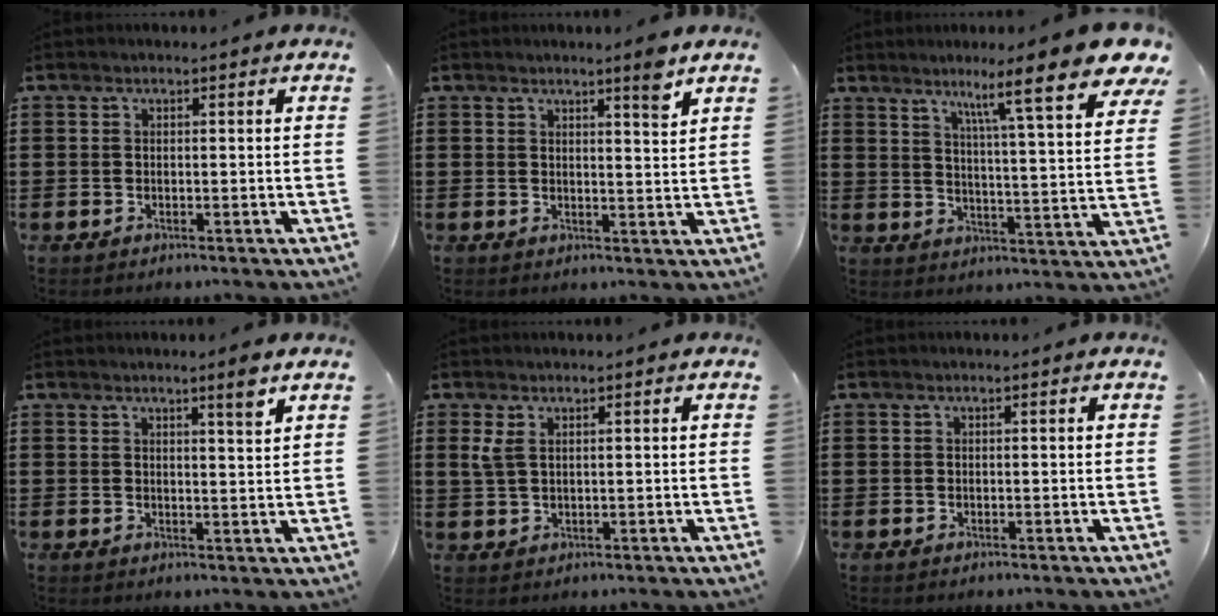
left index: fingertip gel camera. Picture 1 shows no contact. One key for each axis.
{"total": 3.9, "fx": 3.0, "fy": -0.2, "fz": 2.4, "tx": -0.039, "ty": -0.009, "tz": 0.047}
{"total": 11.5, "fx": 8.0, "fy": 0.3, "fz": 8.3, "tx": -0.143, "ty": -0.045, "tz": 0.117}
{"total": 3.4, "fx": 2.5, "fy": -0.2, "fz": 2.4, "tx": -0.036, "ty": -0.005, "tz": 0.038}
{"total": 2.3, "fx": 1.0, "fy": 1.1, "fz": 1.7, "tx": -0.047, "ty": 0.002, "tz": 0.016}
{"total": 0.0}